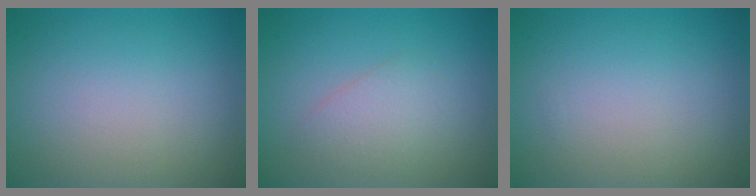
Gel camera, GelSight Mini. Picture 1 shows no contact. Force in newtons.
{"total": 2.2, "press": 2.2, "slide": 0.0}
{"total": 0.0}